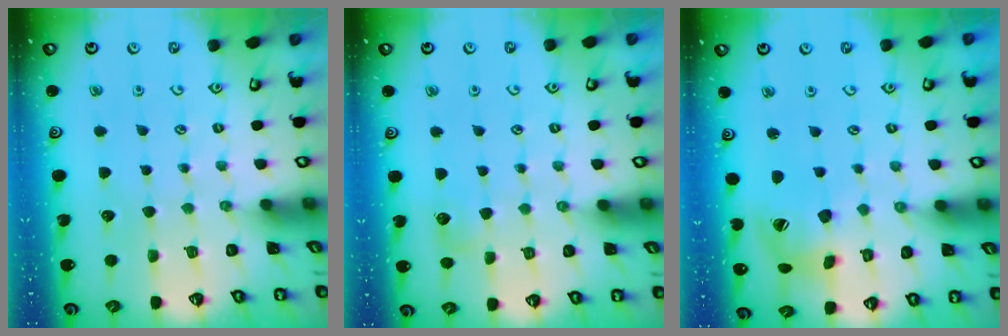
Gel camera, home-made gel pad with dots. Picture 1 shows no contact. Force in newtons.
{"total": 5.6, "press": 5.6, "slide": 0.6}
{"total": 13.4, "press": 13.4, "slide": 1.3}